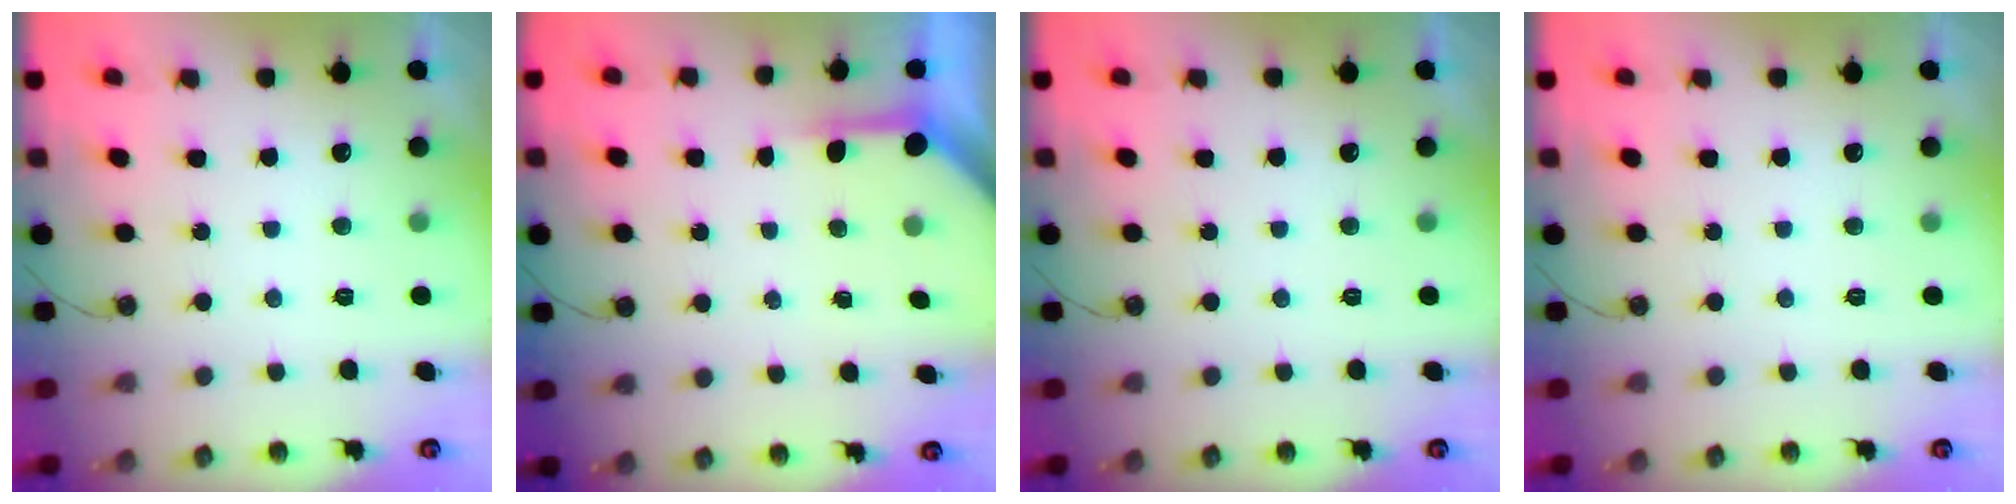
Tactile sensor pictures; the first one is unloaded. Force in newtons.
{"total": 3.9, "press": 3.9, "slide": 0.3}
{"total": 0.0}
{"total": 0.0}